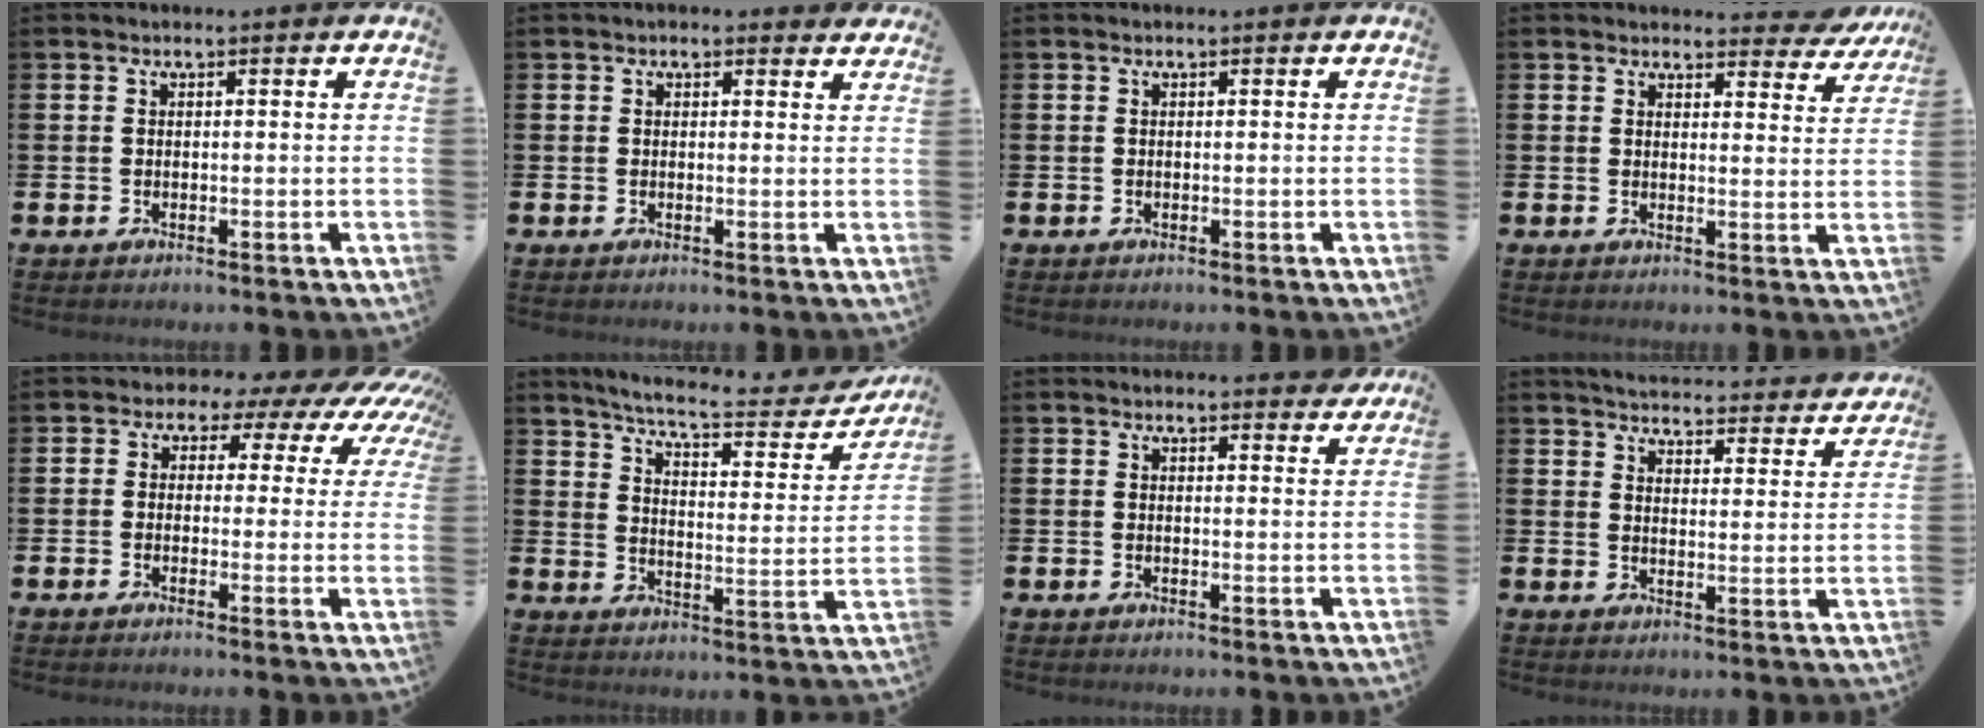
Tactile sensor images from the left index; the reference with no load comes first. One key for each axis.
{"total": 1.3, "fx": 1.2, "fy": 0.5, "fz": 0.2, "tx": 0.003, "ty": 0.000, "tz": 0.020}
{"total": 0.0}
{"total": 3.0, "fx": 2.9, "fy": 0.9, "fz": 0.4, "tx": 0.002, "ty": -0.020, "tz": 0.046}
{"total": 3.5, "fx": 1.6, "fy": 2.9, "fz": 1.1, "tx": -0.028, "ty": -0.028, "tz": 0.010}
{"total": 7.2, "fx": 6.6, "fy": 0.8, "fz": 2.9, "tx": -0.073, "ty": -0.048, "tz": 0.105}
{"total": 2.2, "fx": 2.2, "fy": 0.4, "fz": 0.0, "tx": 0.011, "ty": -0.015, "tz": 0.036}
{"total": 4.3, "fx": 4.2, "fy": 0.4, "fz": 0.4, "tx": -0.024, "ty": -0.039, "tz": 0.070}